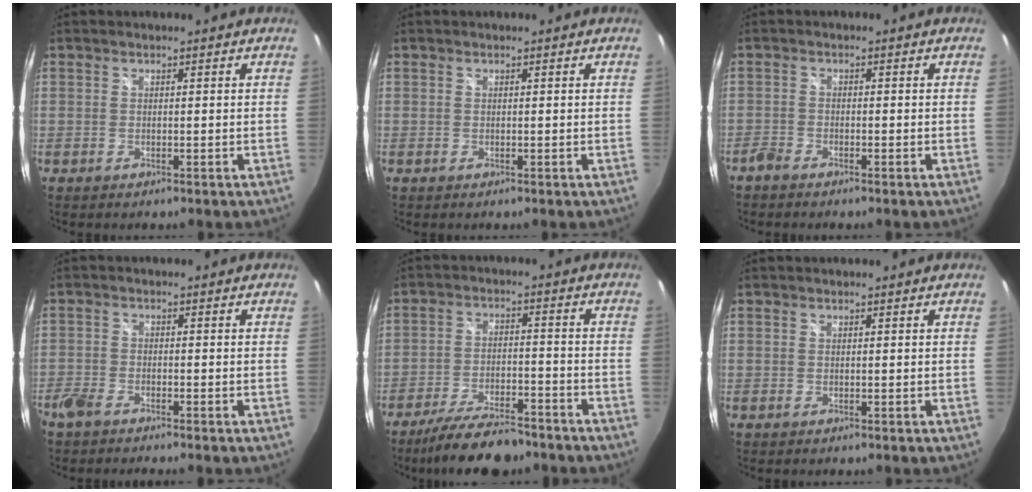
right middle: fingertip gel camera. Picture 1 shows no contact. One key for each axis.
{"total": 0.0}
{"total": 2.0, "fx": -1.8, "fy": 0.5, "fz": 0.6, "tx": -0.020, "ty": -0.004, "tz": -0.040}
{"total": 3.4, "fx": -2.9, "fy": 0.9, "fz": 1.4, "tx": -0.043, "ty": -0.008, "tz": -0.064}
{"total": 13.1, "fx": -10.8, "fy": 3.5, "fz": 6.6, "tx": -0.138, "ty": -0.016, "tz": -0.177}
{"total": 0.0}